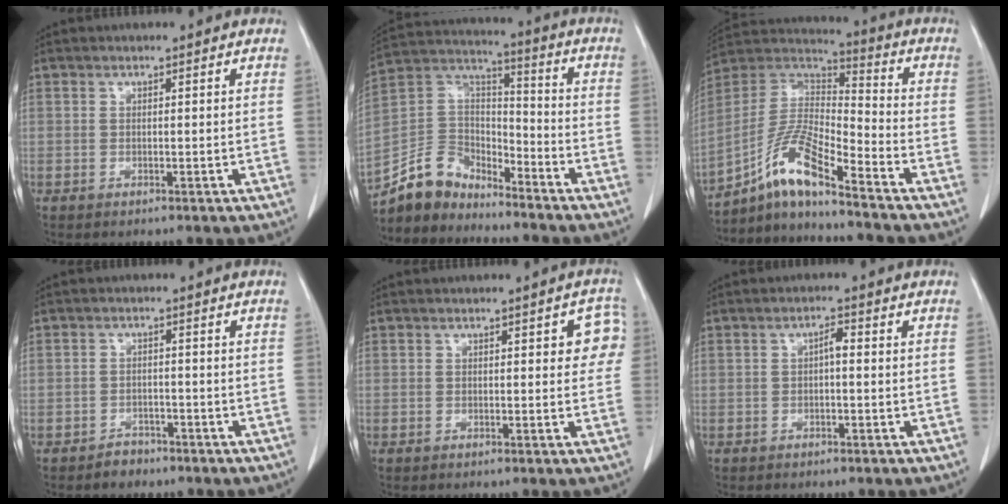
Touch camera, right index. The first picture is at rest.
{"total": 10.6, "force": [-9.4, 4.5, 2.1], "torque": [-0.051, 0.040, -0.183]}
{"total": 12.2, "force": [-8.4, 1.1, 8.7], "torque": [-0.185, 0.014, -0.158]}
{"total": 2.4, "force": [-1.8, 1.5, 0.2], "torque": [-0.005, 0.007, -0.029]}
{"total": 4.1, "force": [1.1, 1.8, 3.5], "torque": [-0.023, 0.012, 0.006]}
{"total": 1.7, "force": [-0.1, 0.5, 1.6], "torque": [-0.028, 0.005, -0.002]}